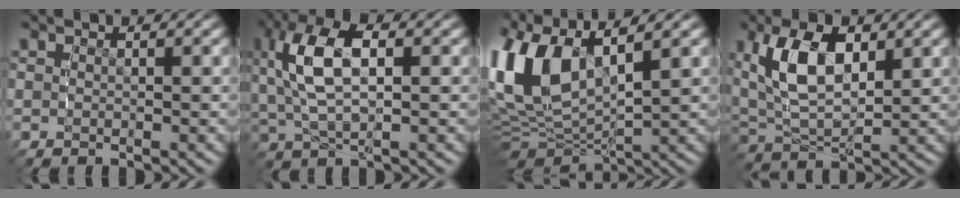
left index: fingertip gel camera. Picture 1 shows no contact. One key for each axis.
{"total": 6.9, "fx": 1.2, "fy": 3.8, "fz": 5.7, "tx": -0.139, "ty": 0.000, "tz": 0.027}
{"total": 11.4, "fx": 2.6, "fy": 7.4, "fz": 8.2, "tx": -0.191, "ty": -0.001, "tz": 0.044}
{"total": 7.2, "fx": 1.8, "fy": 4.5, "fz": 5.4, "tx": -0.132, "ty": -0.010, "tz": 0.037}